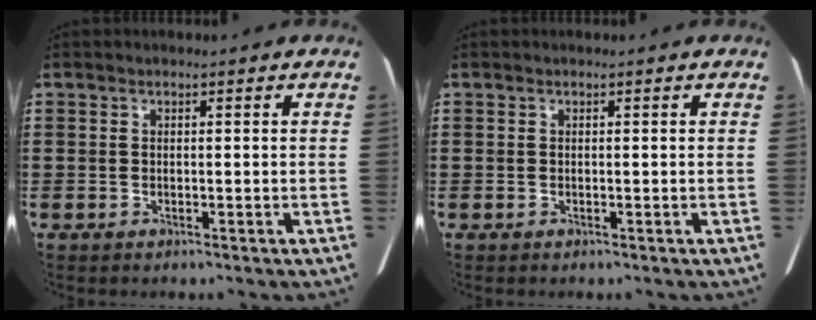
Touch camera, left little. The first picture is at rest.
{"total": 0.0}